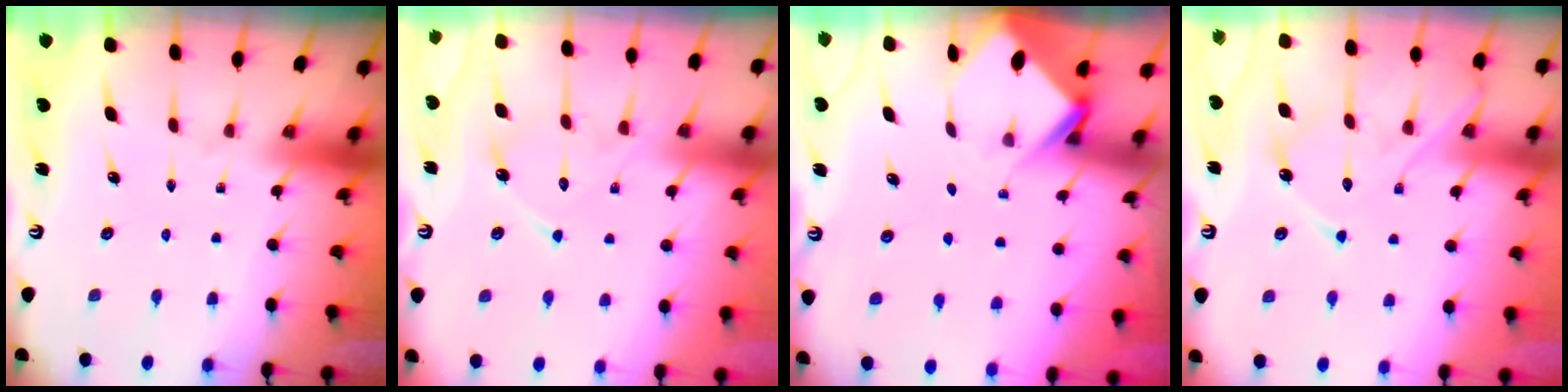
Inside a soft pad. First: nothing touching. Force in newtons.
{"total": 12.0, "press": 12.0, "slide": 0.9}
{"total": 4.8, "press": 4.8, "slide": 0.3}
{"total": 14.2, "press": 14.2, "slide": 1.0}